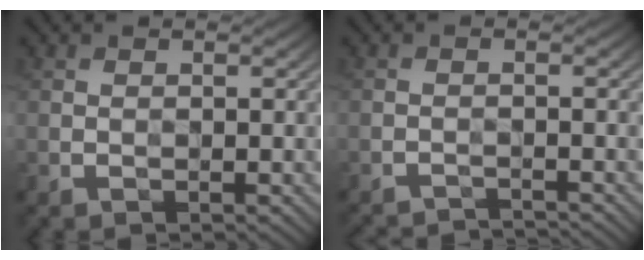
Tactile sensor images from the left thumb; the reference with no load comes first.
{"total": 3.7, "force": [-3.7, -0.4, 0.2], "torque": [-0.012, 0.008, -0.062]}